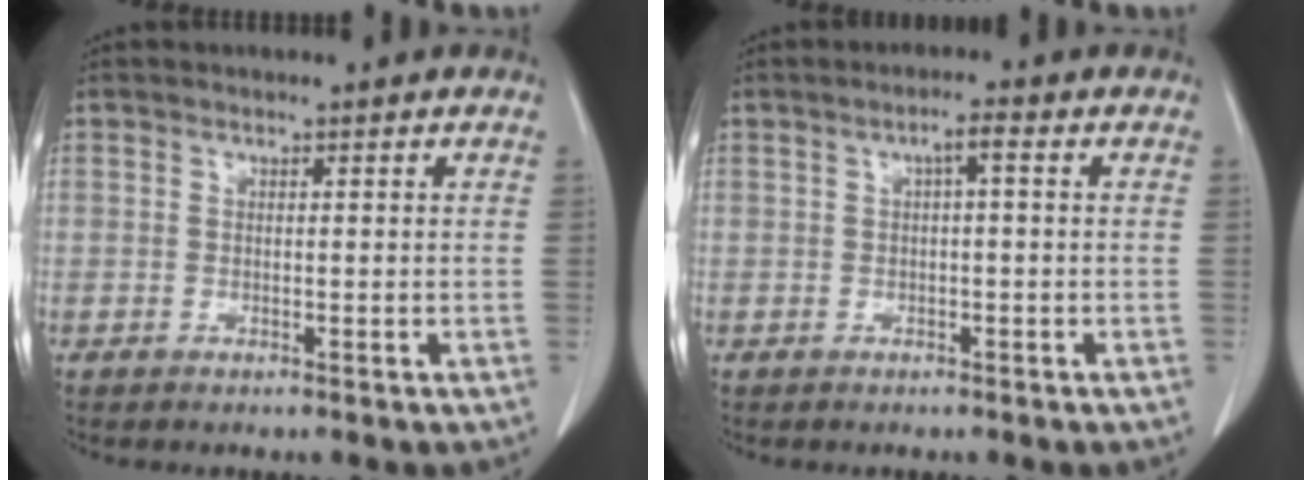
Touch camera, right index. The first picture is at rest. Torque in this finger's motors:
{"motor_torque": [0.26, -0.05, -0.01, 0.04]}